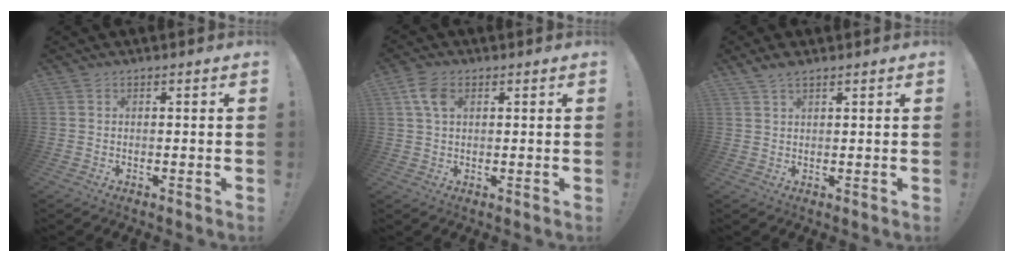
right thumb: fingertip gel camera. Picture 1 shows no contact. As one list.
[{"total": 6.1, "force": [2.1, 3.7, 4.4], "torque": [-0.087, 0.004, 0.041]}, {"total": 3.1, "force": [2.4, 0.8, 1.7], "torque": [-0.030, -0.008, 0.044]}]